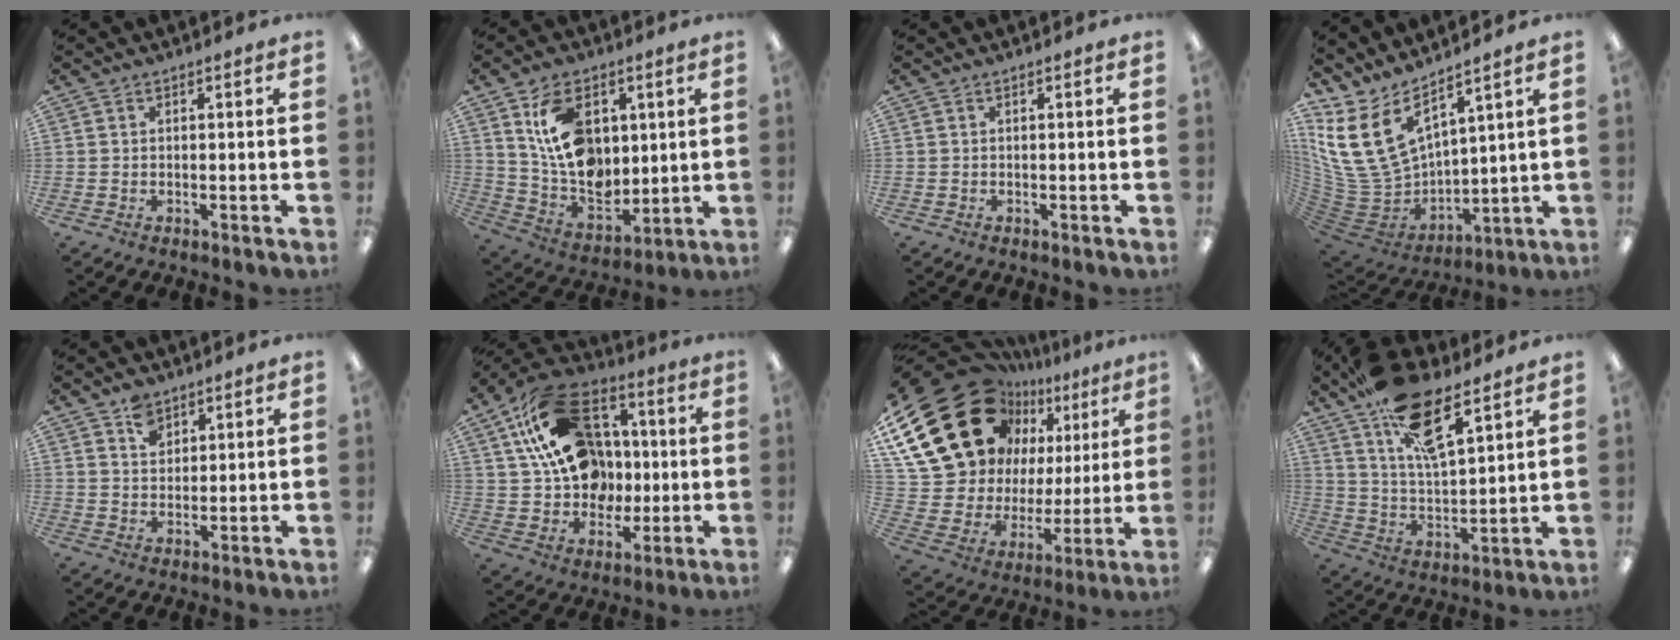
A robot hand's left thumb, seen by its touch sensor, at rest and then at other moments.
{"total": 15.4, "force": [5.7, 10.6, 9.6], "torque": [-0.197, -0.008, 0.106]}
{"total": 0.0}
{"total": 17.6, "force": [8.4, 10.4, 11.5], "torque": [-0.259, -0.054, 0.160]}
{"total": 4.9, "force": [3.3, 3.3, 1.6], "torque": [-0.018, -0.013, 0.060]}
{"total": 23.2, "force": [6.6, 17.1, 14.1], "torque": [-0.244, -0.007, 0.127]}
{"total": 28.4, "force": [13.8, 18.9, 16.2], "torque": [-0.307, -0.091, 0.278]}
{"total": 18.1, "force": [11.5, 7.2, 12.0], "torque": [-0.212, -0.047, 0.202]}